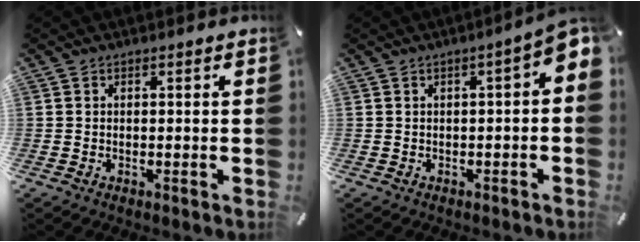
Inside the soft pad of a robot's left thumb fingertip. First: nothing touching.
{"total": 4.6, "force": [0.3, 1.6, 4.3], "torque": [-0.070, -0.001, 0.005]}